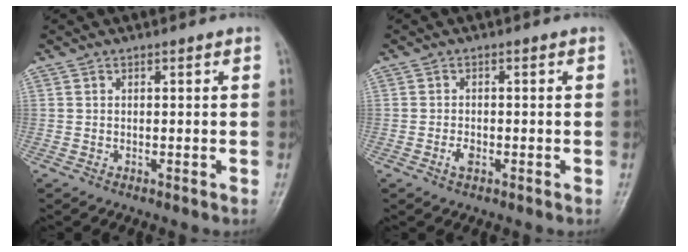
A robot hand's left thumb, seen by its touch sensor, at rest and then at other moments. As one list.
[{"total": 2.0, "force": [-0.9, 1.1, 1.4], "torque": [-0.028, 0.004, -0.018]}]